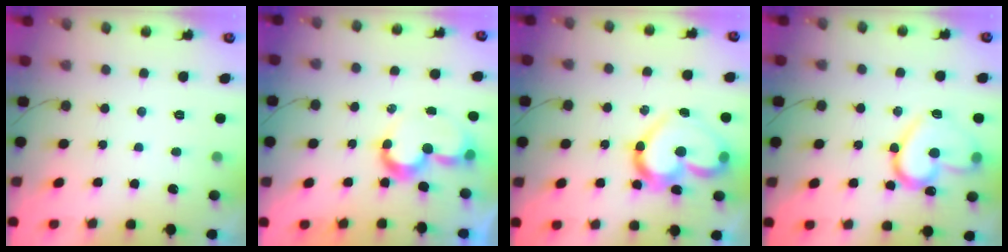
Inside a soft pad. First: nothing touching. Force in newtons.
{"total": 8.8, "press": 8.8, "slide": 0.7}
{"total": 18.5, "press": 18.4, "slide": 1.9}
{"total": 18.2, "press": 18.2, "slide": 1.3}